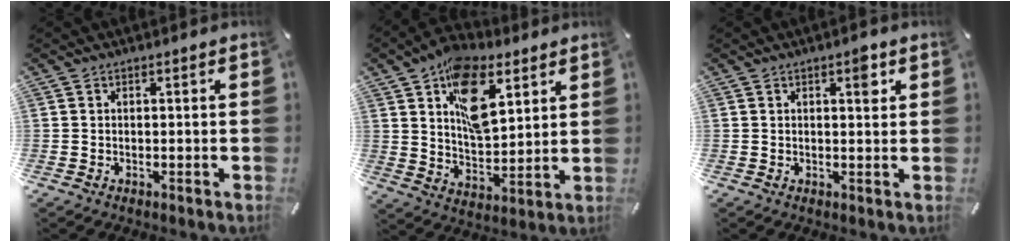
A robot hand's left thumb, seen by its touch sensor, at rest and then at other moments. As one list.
[{"total": 15.6, "force": [7.5, 8.9, 10.3], "torque": [-0.159, -0.022, 0.133]}, {"total": 3.5, "force": [1.7, 1.4, 2.8], "torque": [-0.026, -0.007, 0.020]}]